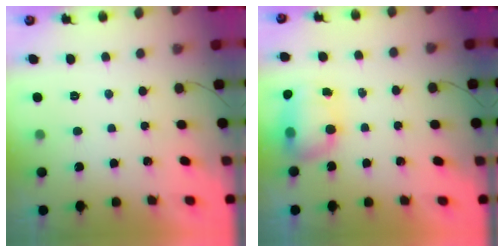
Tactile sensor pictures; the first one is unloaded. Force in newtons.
{"total": 11.5, "press": 8.6, "slide": 7.6}